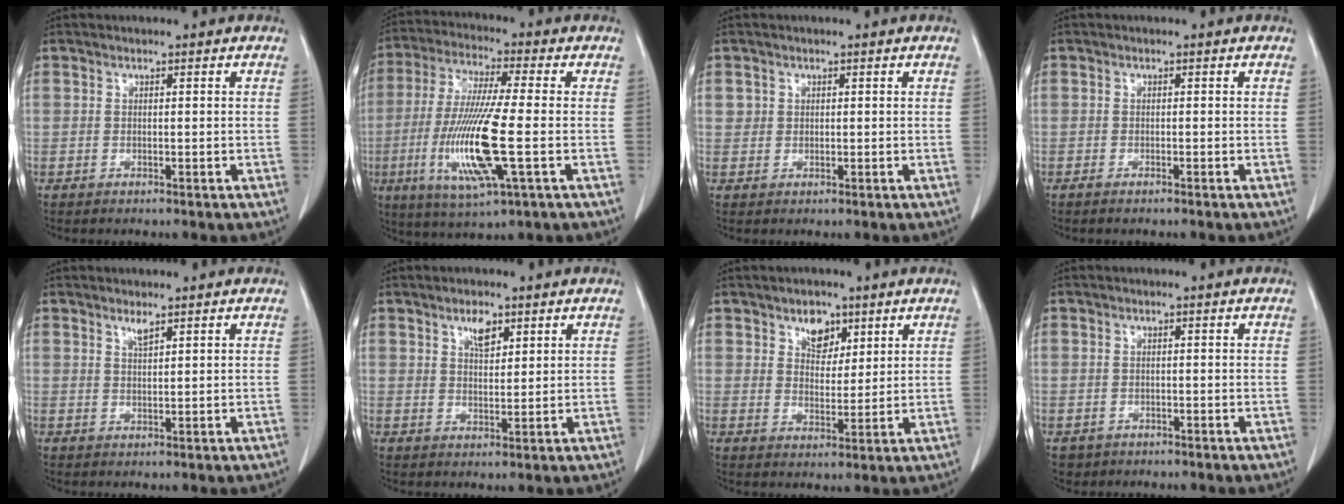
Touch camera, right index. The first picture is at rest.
{"total": 15.1, "force": [-3.3, 1.2, 14.7], "torque": [-0.307, -0.021, -0.062]}
{"total": 1.4, "force": [0.5, 1.3, 0.2], "torque": [0.009, 0.002, 0.004]}
{"total": 0.8, "force": [-0.7, 0.1, 0.4], "torque": [-0.012, -0.002, -0.010]}
{"total": 1.5, "force": [1.2, 0.0, 0.9], "torque": [-0.019, -0.005, 0.023]}
{"total": 3.5, "force": [2.1, 1.5, 2.3], "torque": [-0.043, -0.001, 0.038]}
{"total": 4.7, "force": [2.8, 2.9, 2.4], "torque": [-0.036, 0.001, 0.050]}
{"total": 2.2, "force": [-1.2, 1.8, 0.1], "torque": [-0.007, 0.002, -0.018]}